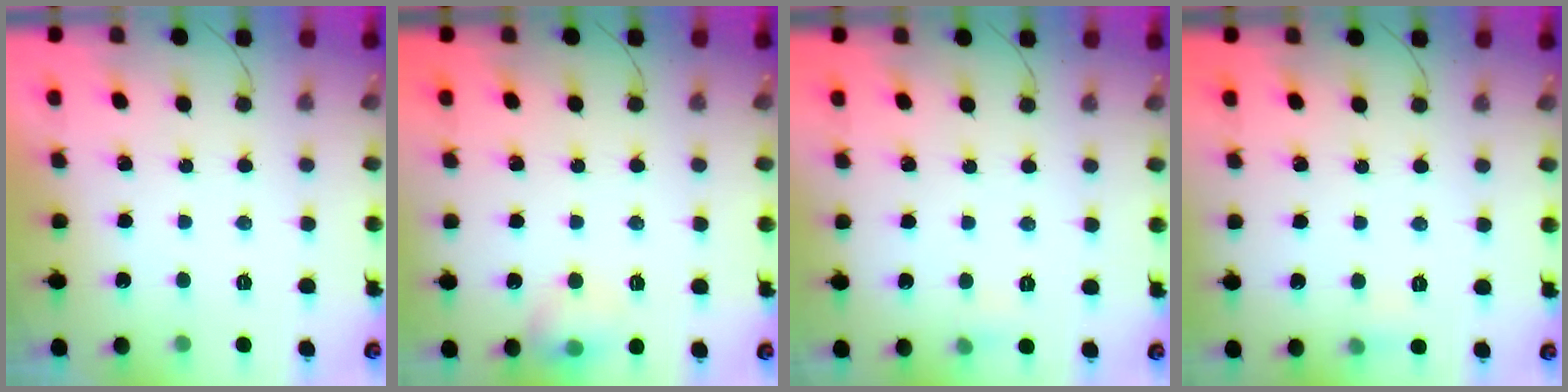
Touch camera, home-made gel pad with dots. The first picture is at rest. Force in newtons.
{"total": 7.3, "press": 7.2, "slide": 1.1}
{"total": 3.5, "press": 3.2, "slide": 1.3}
{"total": 3.7, "press": 3.3, "slide": 1.5}